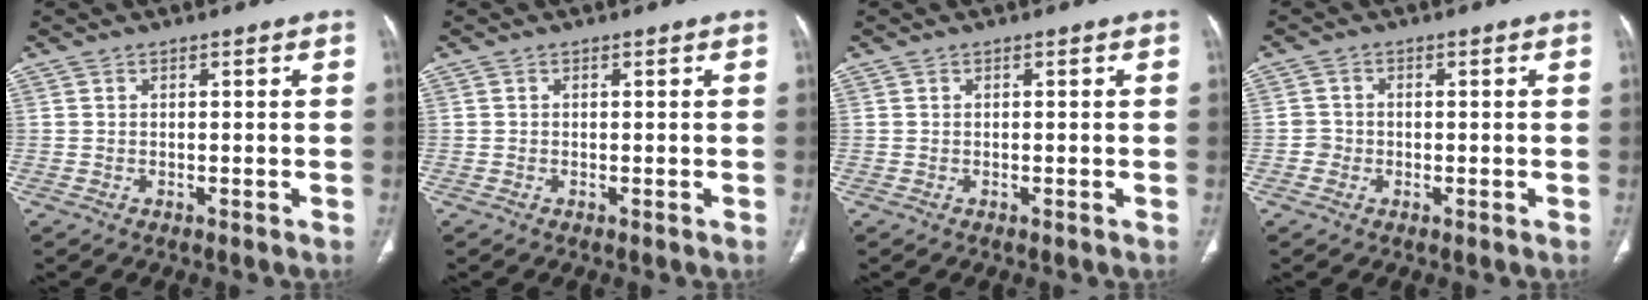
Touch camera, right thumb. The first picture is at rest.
{"total": 0.0}
{"total": 0.0}
{"total": 2.1, "force": [-0.6, 2.0, 0.4], "torque": [0.003, 0.008, -0.015]}